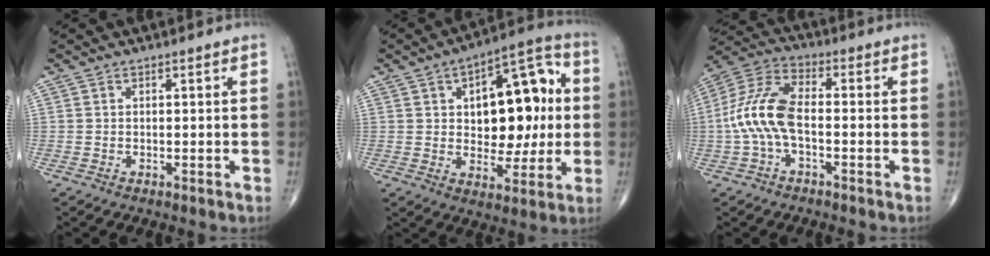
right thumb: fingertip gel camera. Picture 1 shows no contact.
{"total": 19.0, "force": [2.7, 10.4, 15.7], "torque": [-0.169, 0.021, 0.042]}
{"total": 11.4, "force": [-1.7, 5.6, 9.8], "torque": [-0.218, 0.036, -0.042]}